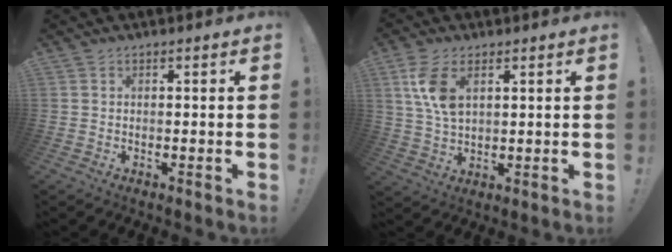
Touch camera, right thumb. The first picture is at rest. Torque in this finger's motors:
{"motor_torque": [0.52, 1.93, 0.49, -0.27, 0.06]}